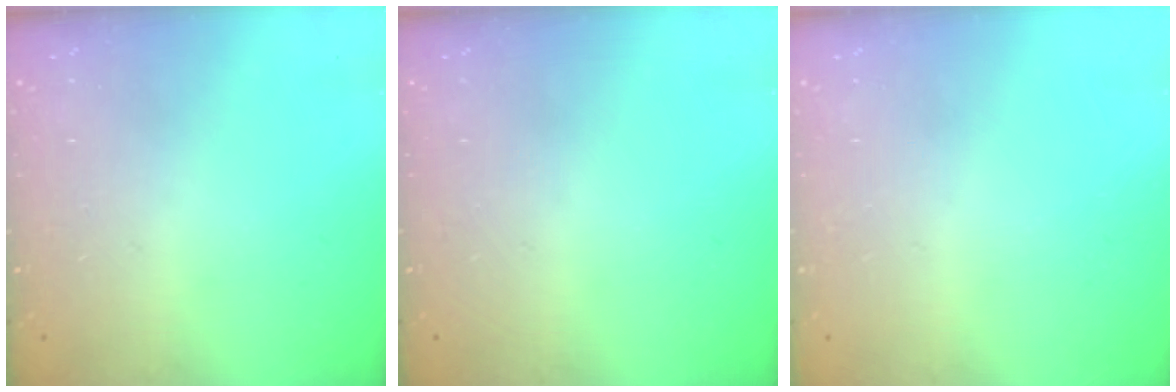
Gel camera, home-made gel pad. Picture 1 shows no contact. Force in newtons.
{"total": 0.0}
{"total": 0.0}